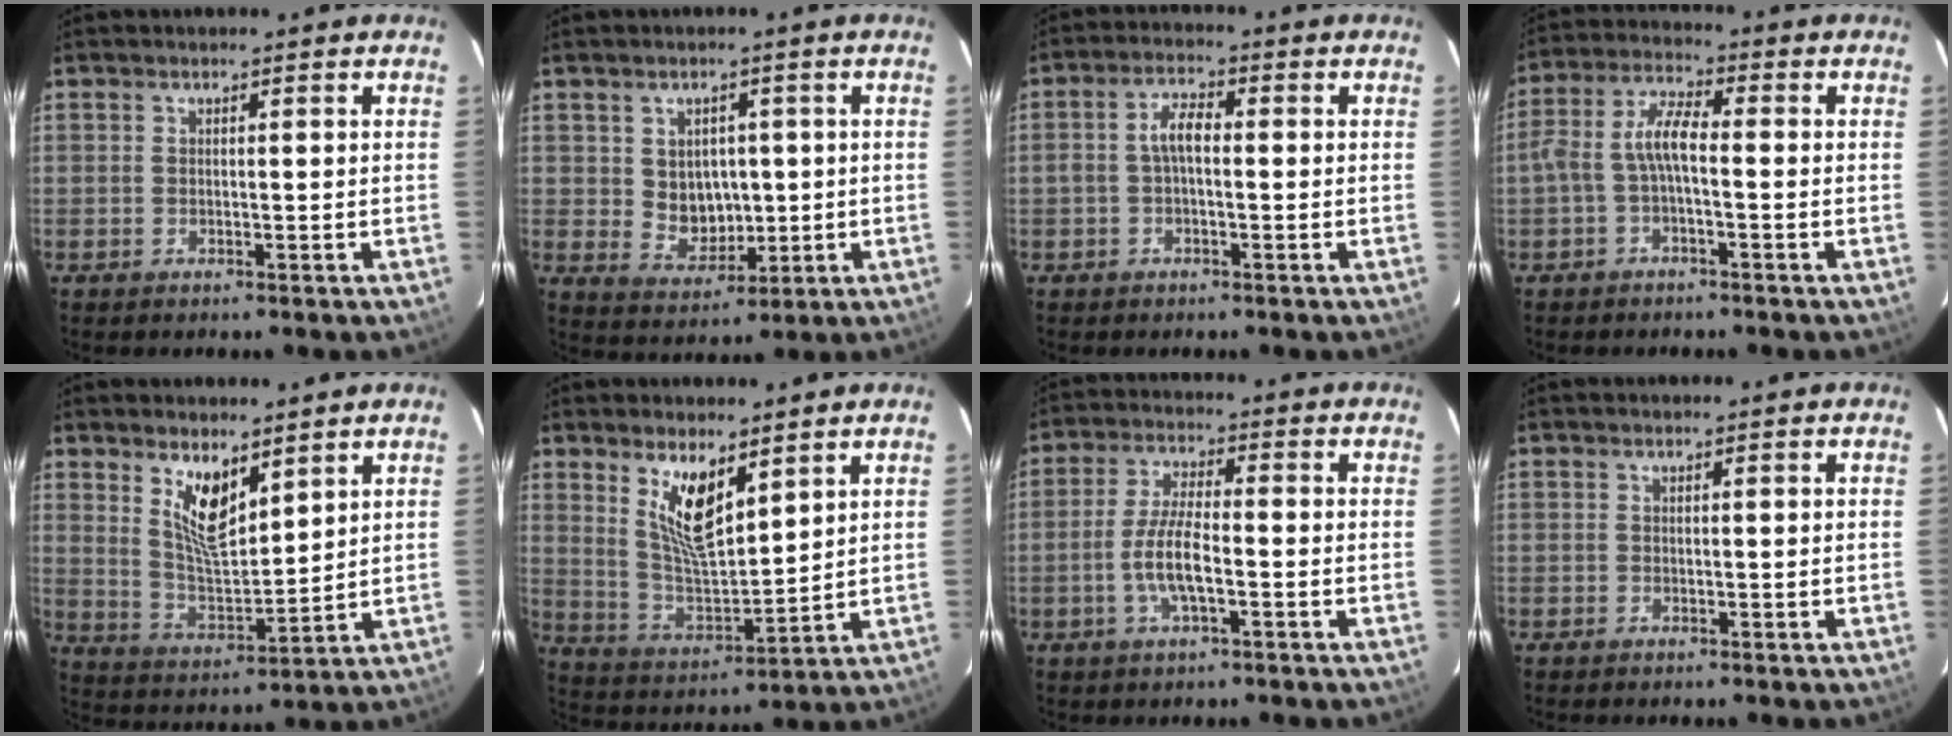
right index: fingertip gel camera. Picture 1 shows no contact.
{"total": 6.6, "force": [0.6, 5.7, 3.3], "torque": [-0.061, 0.004, 0.026]}
{"total": 3.8, "force": [-0.4, 1.7, 3.4], "torque": [-0.070, 0.014, -0.008]}
{"total": 5.6, "force": [-1.6, 1.8, 5.1], "torque": [-0.117, 0.019, -0.031]}
{"total": 9.0, "force": [5.4, 3.3, 6.3], "torque": [-0.112, -0.006, 0.111]}
{"total": 10.4, "force": [5.9, 3.6, 7.8], "torque": [-0.146, -0.005, 0.126]}
{"total": 7.3, "force": [-2.2, 1.7, 6.7], "torque": [-0.137, 0.002, -0.045]}
{"total": 0.0}